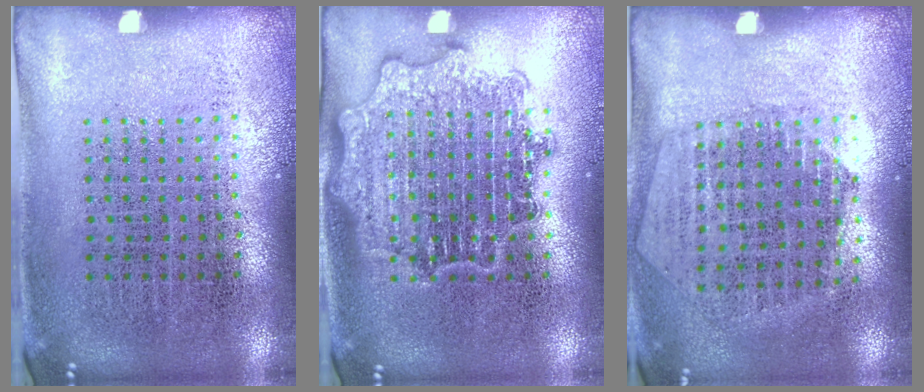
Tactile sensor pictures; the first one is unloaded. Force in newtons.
{"total": 2.4, "press": 2.4, "slide": 0.3}
{"total": 1.2, "press": 1.1, "slide": 0.5}